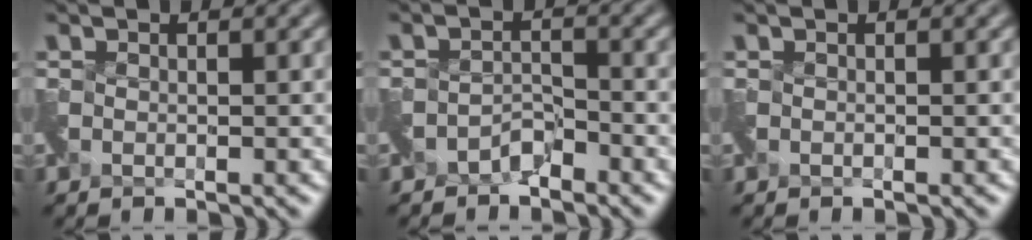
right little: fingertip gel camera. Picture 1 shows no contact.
{"total": 1.4, "force": [-1.4, 0.2, 0.0], "torque": [-0.005, 0.003, -0.027]}
{"total": 0.0}